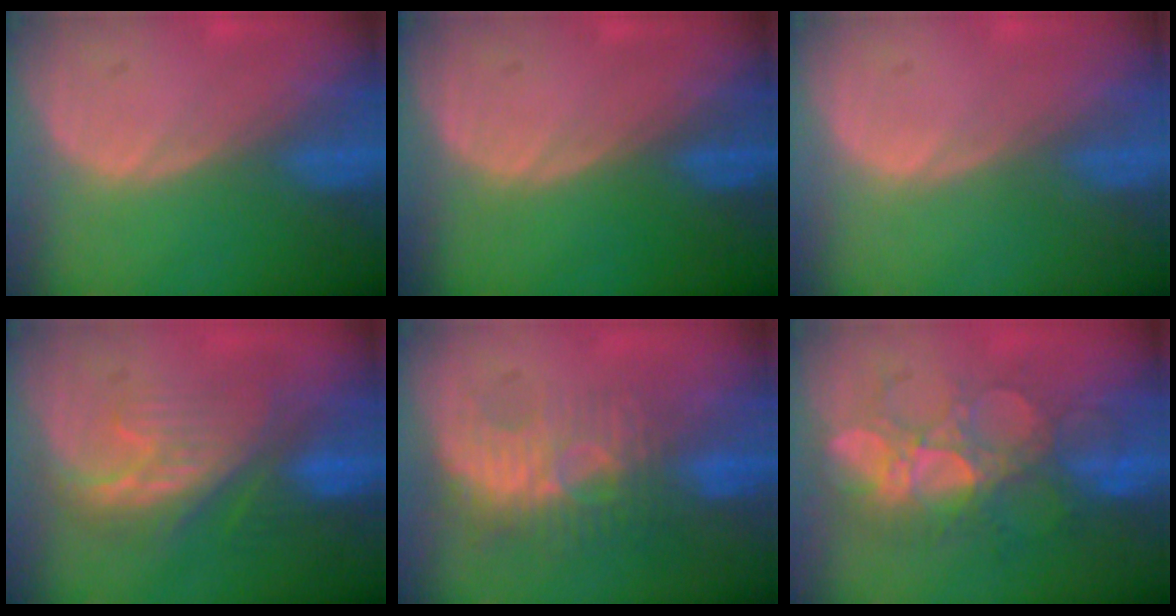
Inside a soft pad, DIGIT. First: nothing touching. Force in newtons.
{"total": 0.0}
{"total": 0.5, "press": 0.1, "slide": 0.5}
{"total": 8.2, "press": 8.0, "slide": 1.6}
{"total": 8.7, "press": 8.0, "slide": 3.4}
{"total": 9.1, "press": 8.9, "slide": 1.9}